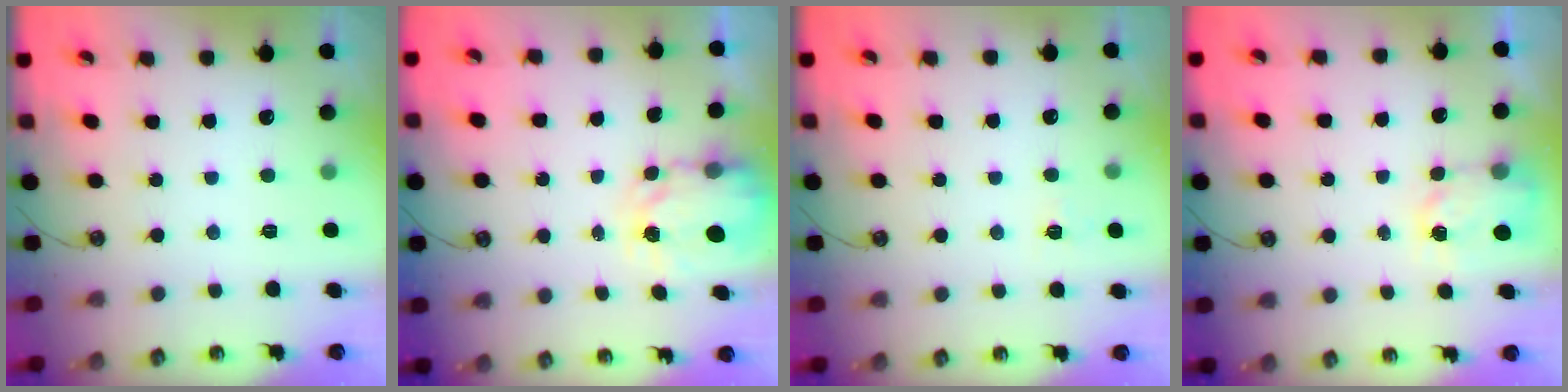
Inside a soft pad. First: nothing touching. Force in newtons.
{"total": 3.8, "press": 3.8, "slide": 0.0}
{"total": 2.7, "press": 2.7, "slide": 0.3}
{"total": 3.7, "press": 3.7, "slide": 0.5}